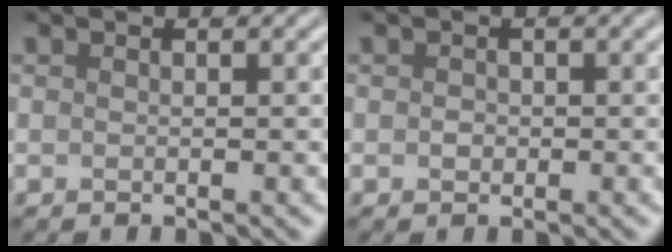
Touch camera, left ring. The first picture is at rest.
{"total": 0.7, "force": [0.0, 0.7, 0.3], "torque": [-0.004, -0.003, -0.002]}